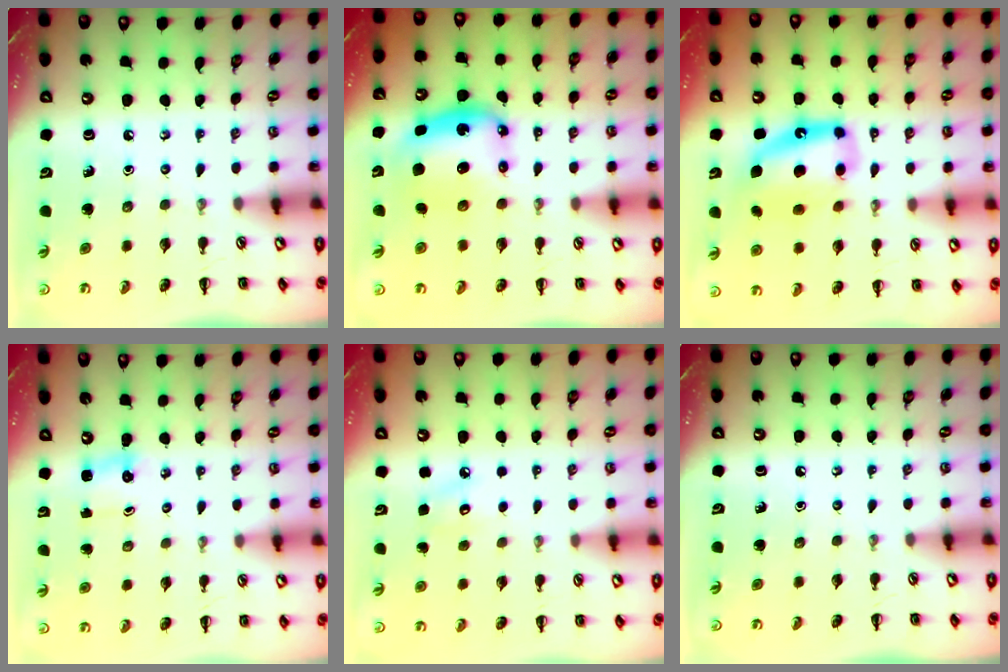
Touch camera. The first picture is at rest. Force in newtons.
{"total": 6.4, "press": 6.3, "slide": 1.3}
{"total": 12.3, "press": 11.9, "slide": 3.1}
{"total": 1.1, "press": 1.1, "slide": 0.4}
{"total": 5.1, "press": 4.9, "slide": 1.3}
{"total": 0.0}